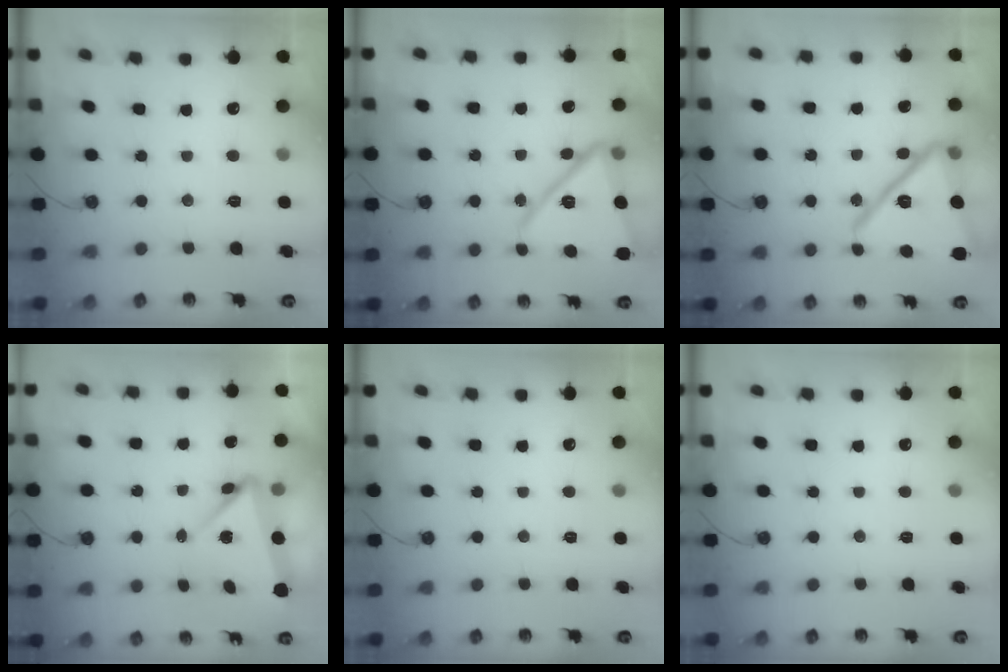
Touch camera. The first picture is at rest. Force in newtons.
{"total": 16.6, "press": 16.5, "slide": 1.9}
{"total": 23.1, "press": 23.1, "slide": 1.8}
{"total": 5.9, "press": 5.8, "slide": 1.1}
{"total": 0.0}
{"total": 0.0}